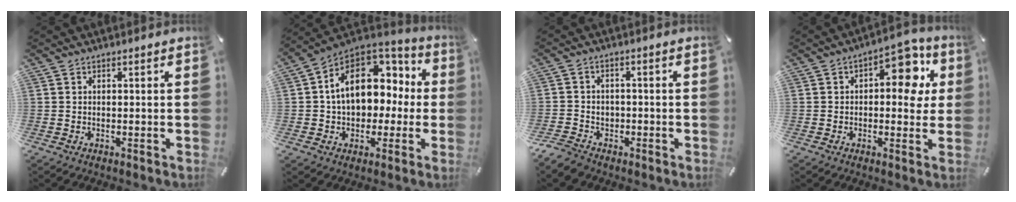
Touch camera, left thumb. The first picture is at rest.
{"total": 16.6, "force": [3.4, 12.3, 10.7], "torque": [-0.178, -0.006, 0.062]}
{"total": 4.7, "force": [-2.4, 3.8, 1.2], "torque": [-0.033, 0.013, -0.046]}
{"total": 11.1, "force": [2.9, 6.1, 8.8], "torque": [-0.098, -0.018, 0.041]}